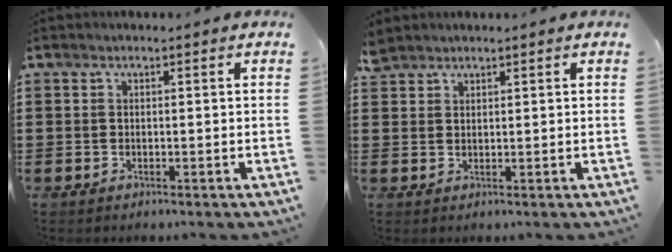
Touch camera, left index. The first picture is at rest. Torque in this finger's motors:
{"motor_torque": [0.20, -0.19, -0.01, 0.00]}